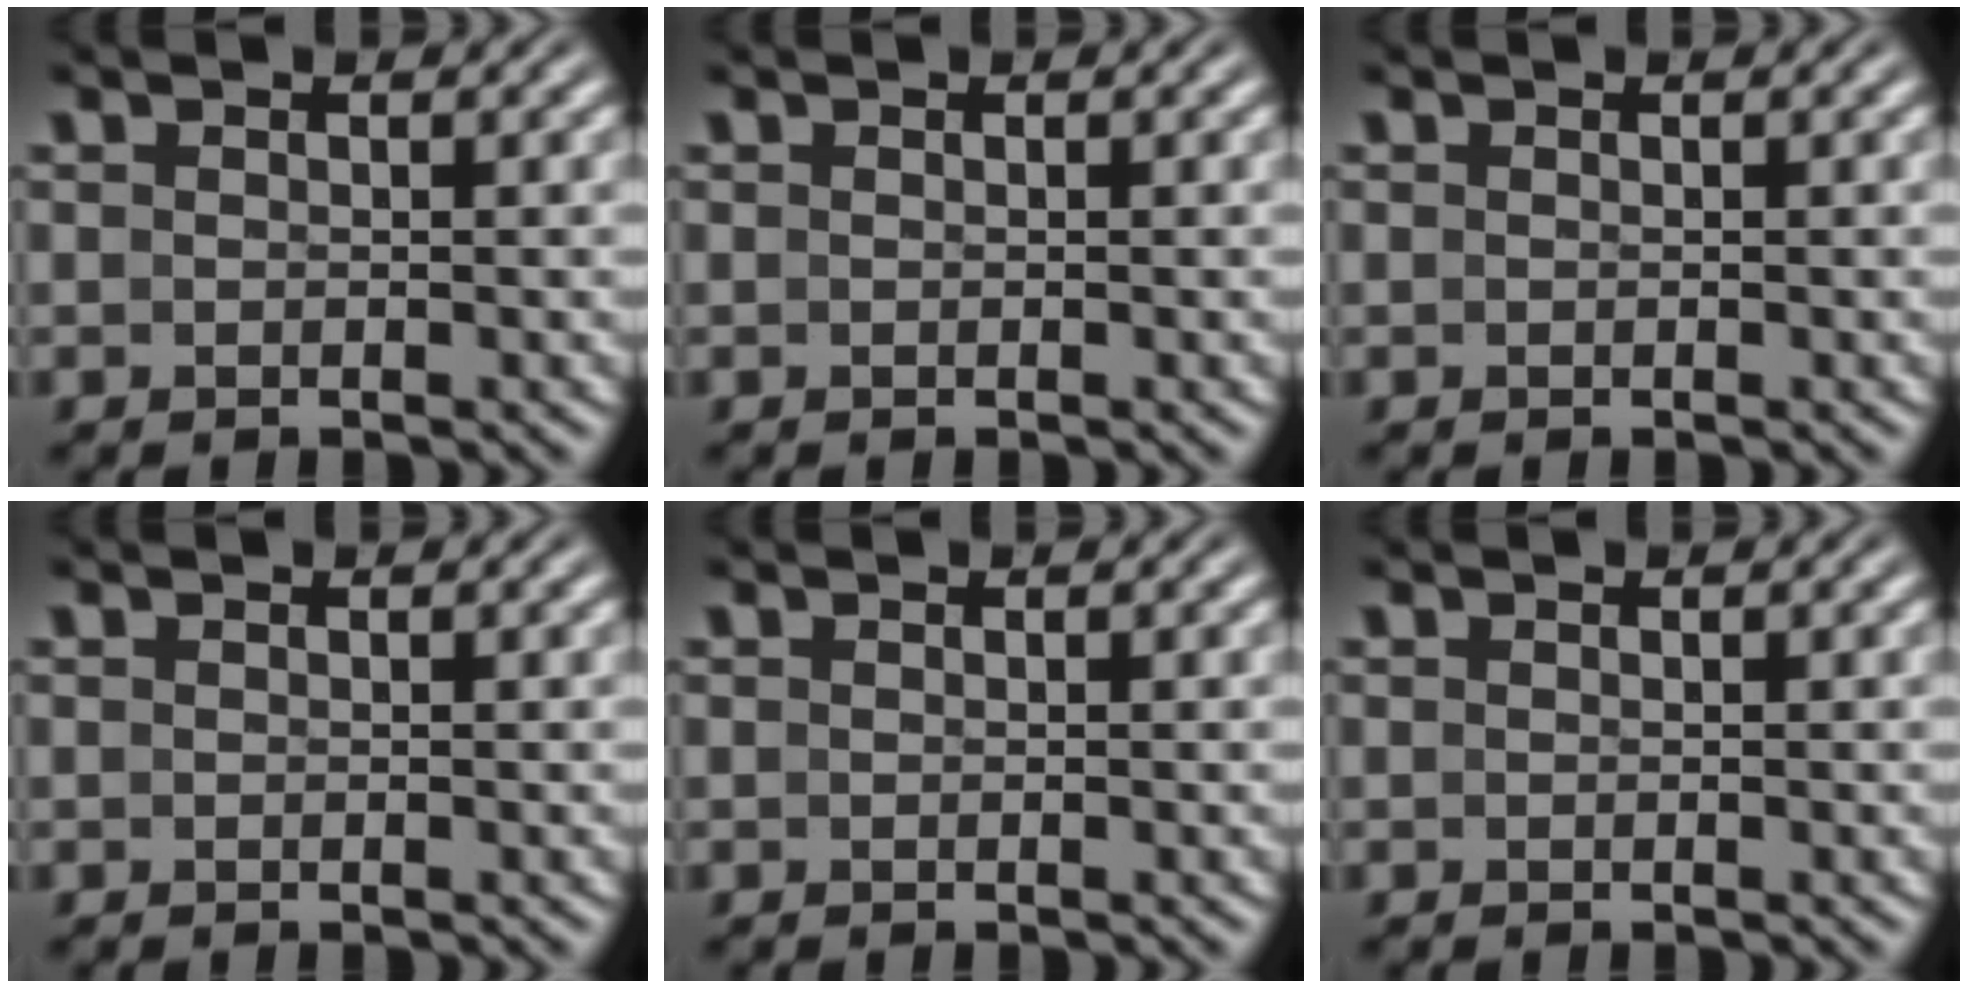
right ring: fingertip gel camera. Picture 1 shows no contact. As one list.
[{"total": 0.0}, {"total": 0.0}, {"total": 0.0}, {"total": 0.0}, {"total": 0.0}]